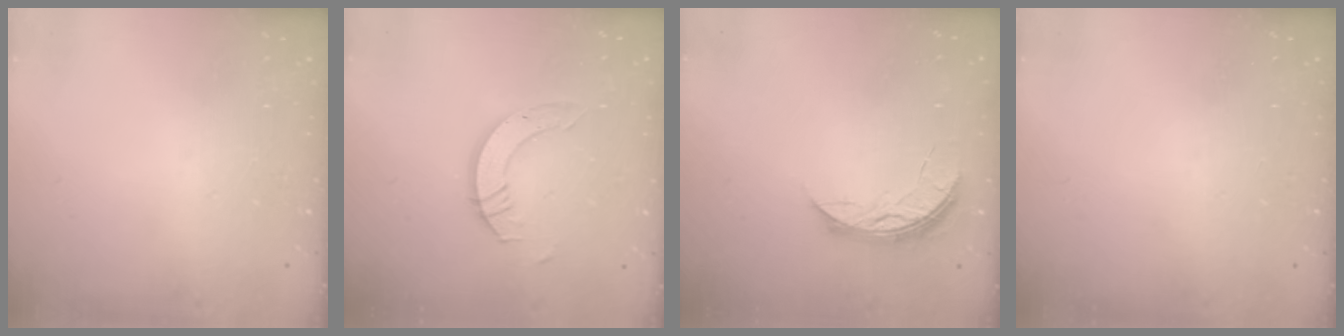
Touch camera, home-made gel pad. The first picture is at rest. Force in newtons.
{"total": 6.0, "press": 6.0, "slide": 0.4}
{"total": 6.1, "press": 6.1, "slide": 0.4}
{"total": 0.0}